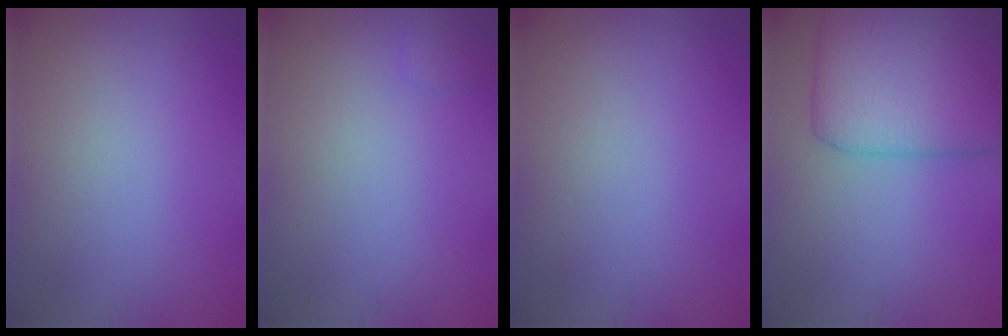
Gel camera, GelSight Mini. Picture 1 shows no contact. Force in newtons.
{"total": 0.7, "press": 0.7, "slide": 0.0}
{"total": 0.0}
{"total": 8.3, "press": 8.3, "slide": 0.2}